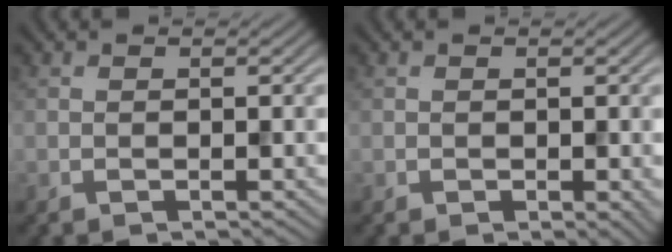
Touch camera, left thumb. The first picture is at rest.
{"total": 0.0}